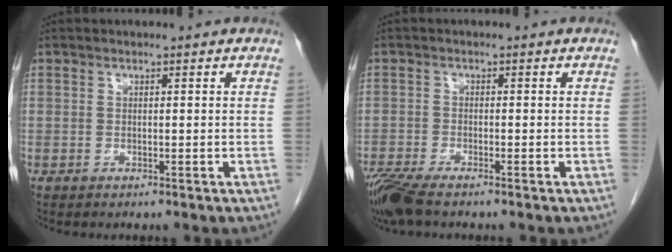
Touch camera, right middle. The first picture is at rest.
{"total": 5.7, "force": [-4.5, 0.9, 3.4], "torque": [-0.070, -0.017, -0.087]}